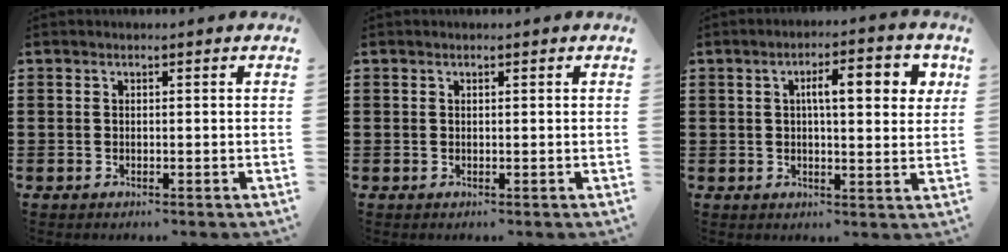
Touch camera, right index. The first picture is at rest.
{"total": 0.0}
{"total": 6.7, "force": [1.8, 2.0, 6.1], "torque": [-0.098, 0.000, 0.023]}